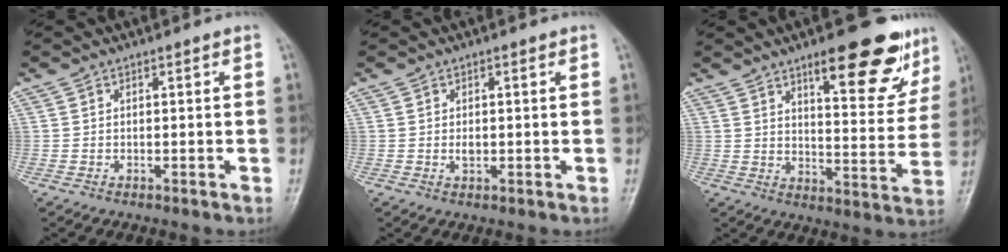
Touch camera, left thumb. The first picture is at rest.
{"total": 1.5, "force": [0.1, 1.0, 1.2], "torque": [-0.014, -0.001, 0.001]}
{"total": 17.0, "force": [10.5, 5.4, 12.1], "torque": [-0.112, -0.058, 0.147]}